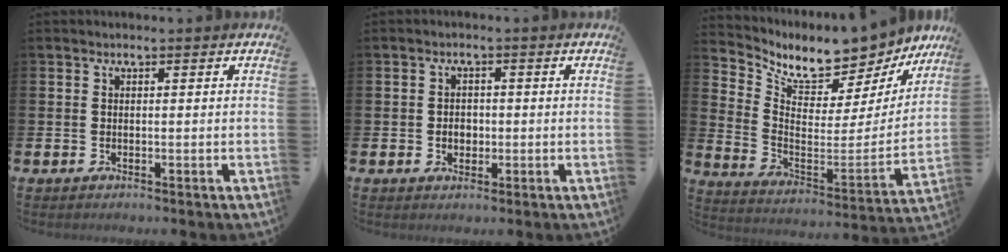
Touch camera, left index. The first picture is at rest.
{"total": 2.2, "force": [-0.2, 1.8, 1.3], "torque": [-0.007, -0.002, -0.011]}
{"total": 8.1, "force": [7.3, 2.8, 2.0], "torque": [-0.072, -0.065, 0.122]}